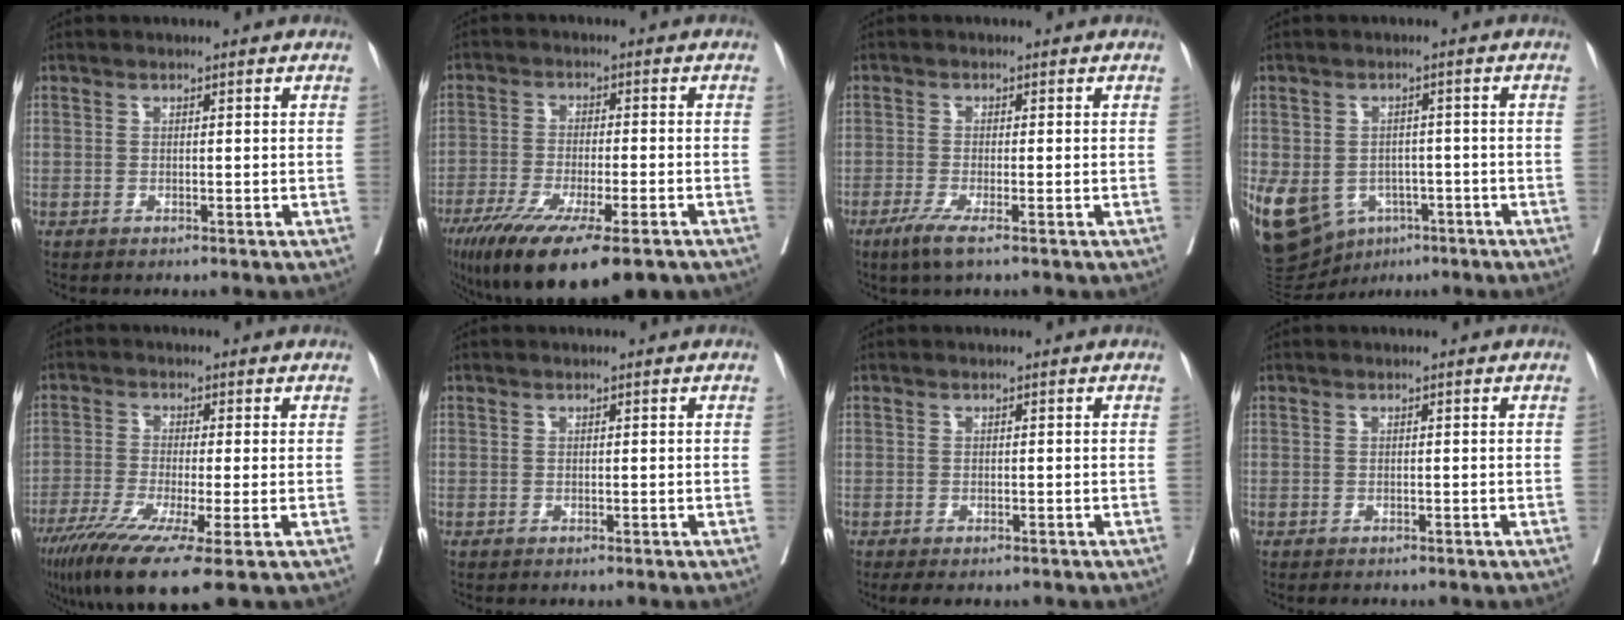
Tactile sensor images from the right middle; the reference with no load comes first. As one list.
[{"total": 17.2, "force": [-12.0, 3.0, 12.0], "torque": [-0.186, -0.043, -0.190]}, {"total": 3.5, "force": [-2.1, 0.1, 2.9], "torque": [-0.056, -0.011, -0.041]}, {"total": 14.4, "force": [-6.1, 10.7, 7.4], "torque": [-0.177, 0.005, -0.082]}, {"total": 11.5, "force": [-6.6, 0.5, 9.4], "torque": [-0.158, -0.032, -0.110]}, {"total": 0.0}, {"total": 2.3, "force": [-1.6, 1.1, 1.2], "torque": [-0.016, -0.003, -0.020]}, {"total": 0.9, "force": [-0.7, 0.5, 0.3], "torque": [-0.003, 0.001, -0.009]}]